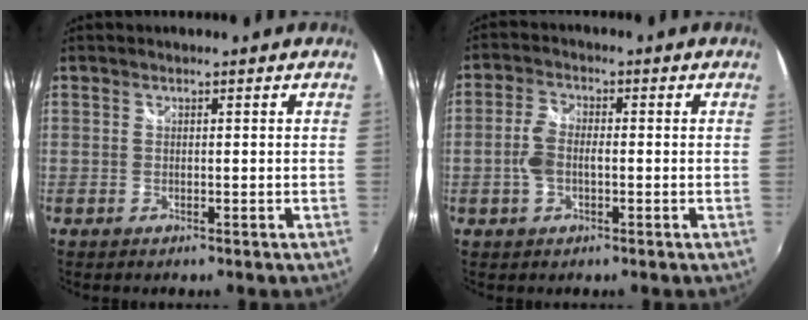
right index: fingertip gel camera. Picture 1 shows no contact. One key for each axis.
{"total": 5.0, "fx": -0.9, "fy": 2.8, "fz": 4.0, "tx": -0.088, "ty": 0.006, "tz": -0.016}